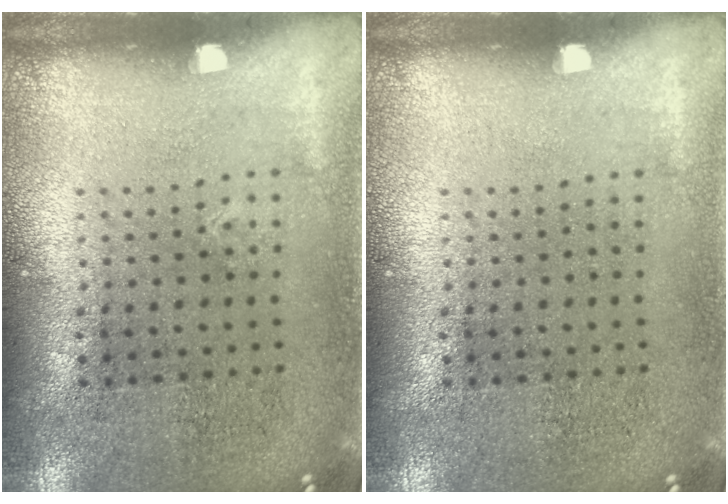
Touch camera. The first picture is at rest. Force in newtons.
{"total": 0.0}